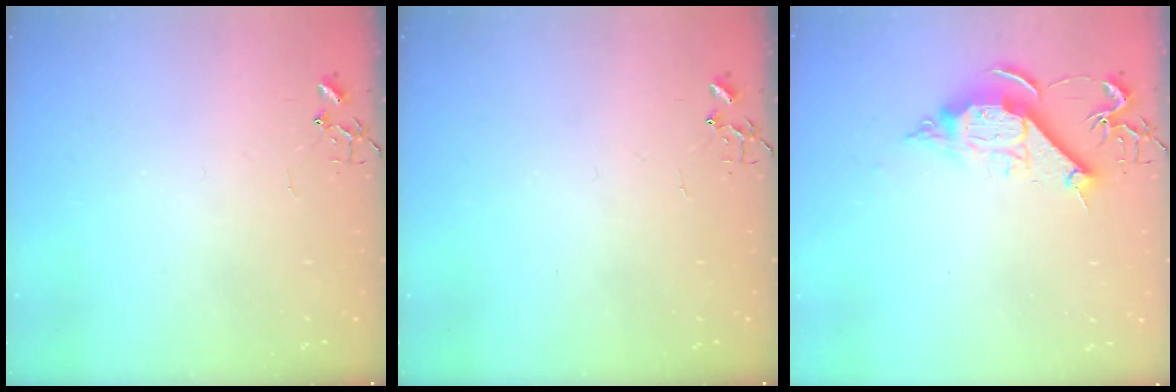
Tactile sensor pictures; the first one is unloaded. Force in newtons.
{"total": 0.0}
{"total": 10.9, "press": 10.9, "slide": 0.7}